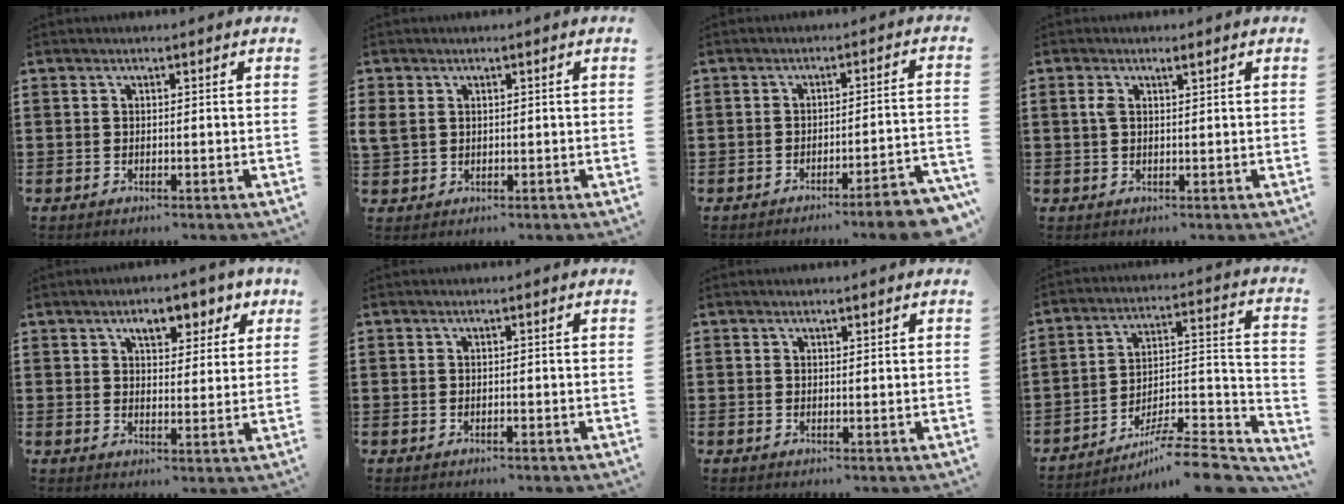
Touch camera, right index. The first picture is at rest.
{"total": 2.0, "force": [0.9, 1.5, 0.9], "torque": [-0.023, 0.008, 0.015]}
{"total": 4.5, "force": [-3.7, -0.2, 2.5], "torque": [-0.043, -0.013, -0.071]}
{"total": 1.9, "force": [0.7, 0.7, 1.6], "torque": [-0.034, 0.005, 0.010]}
{"total": 5.5, "force": [3.6, 2.6, 3.3], "torque": [-0.056, 0.003, 0.057]}
{"total": 0.0}
{"total": 0.6, "force": [0.4, 0.3, 0.2], "torque": [-0.005, 0.001, 0.009]}
{"total": 8.2, "force": [-6.9, 0.8, 4.3], "torque": [-0.059, 0.002, -0.137]}